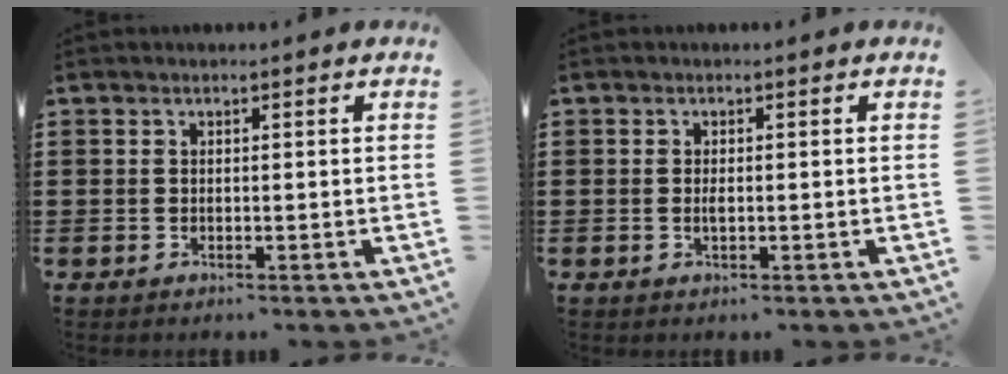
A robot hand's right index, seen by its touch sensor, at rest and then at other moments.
{"total": 1.1, "force": [-0.1, 0.4, 1.0], "torque": [-0.020, 0.000, -0.002]}